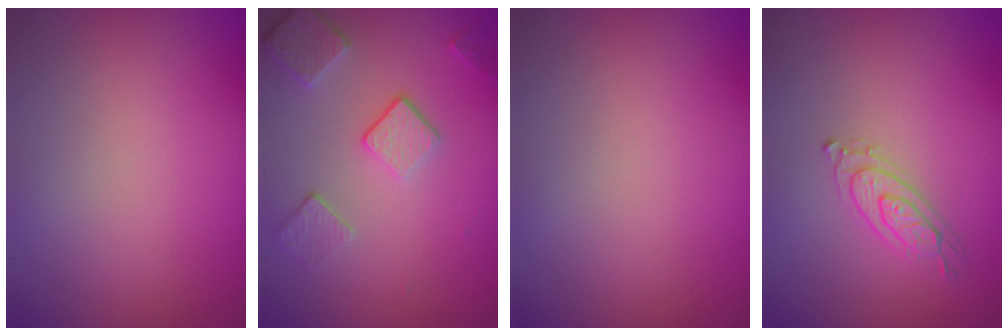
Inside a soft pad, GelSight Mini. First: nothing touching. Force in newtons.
{"total": 3.5, "press": 2.7, "slide": 2.1}
{"total": 0.0}
{"total": 2.1, "press": 2.1, "slide": 0.5}